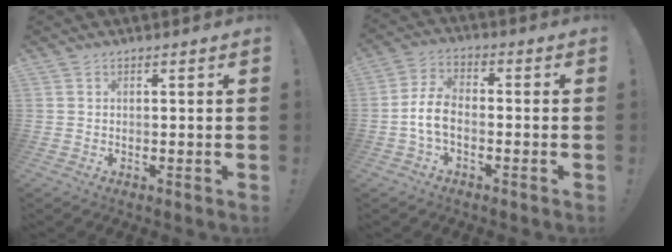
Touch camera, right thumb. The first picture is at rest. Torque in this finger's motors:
{"motor_torque": [0.17, 0.14, 0.85, -0.32, 0.25]}